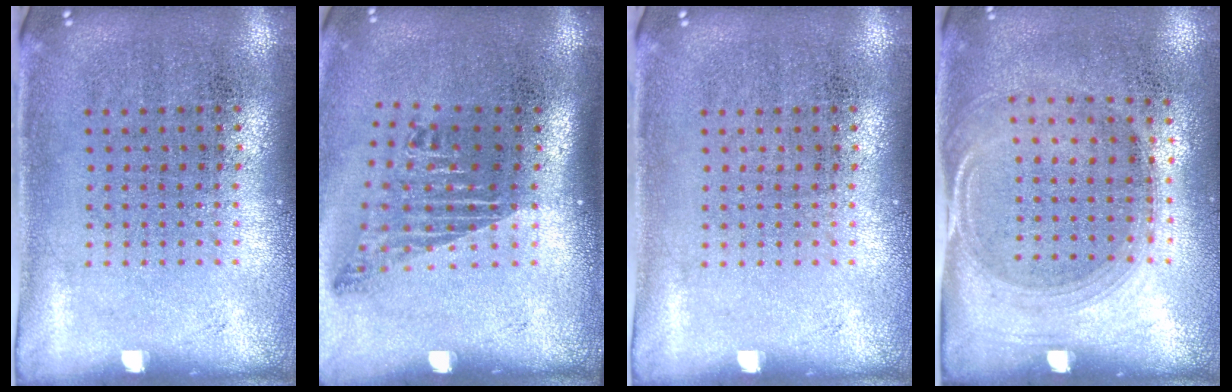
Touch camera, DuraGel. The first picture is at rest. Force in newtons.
{"total": 1.8, "press": 1.2, "slide": 1.3}
{"total": 0.0}
{"total": 1.5, "press": 1.3, "slide": 0.7}